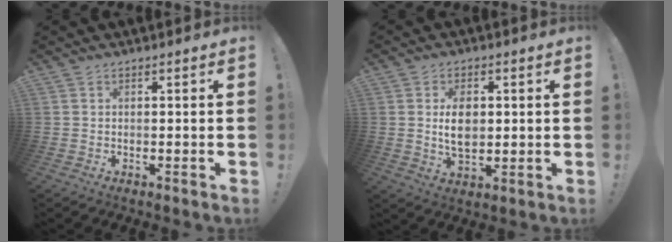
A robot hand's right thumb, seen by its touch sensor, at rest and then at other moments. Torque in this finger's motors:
{"motor_torque": [-0.07, 0.43, 0.37, -0.23, 0.09]}